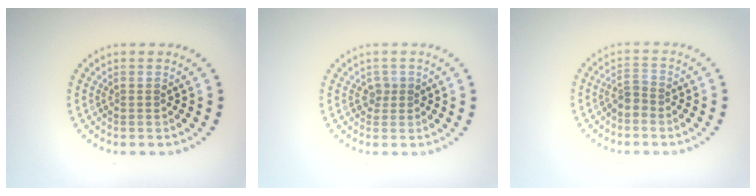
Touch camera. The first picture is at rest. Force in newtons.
{"total": 1.1, "press": 0.9, "slide": 0.7}
{"total": 1.7, "press": 1.2, "slide": 1.1}